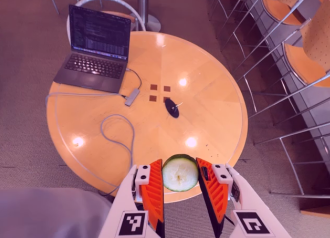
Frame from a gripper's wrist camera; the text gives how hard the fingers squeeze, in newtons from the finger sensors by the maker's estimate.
{"total": 8.8, "left": 9.0, "right": 8.5}